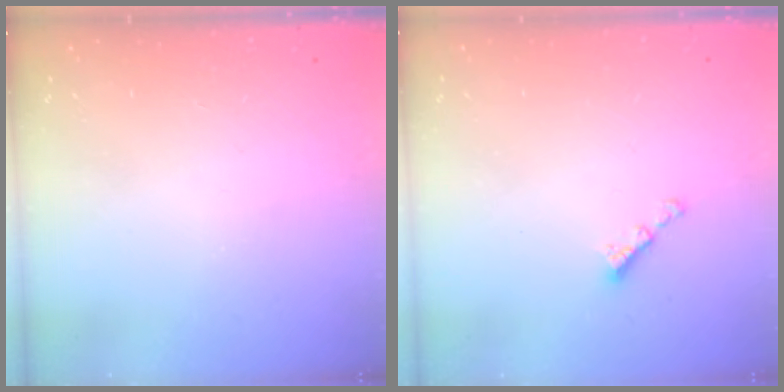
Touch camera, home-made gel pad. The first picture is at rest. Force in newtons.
{"total": 2.4, "press": 2.4, "slide": 0.4}